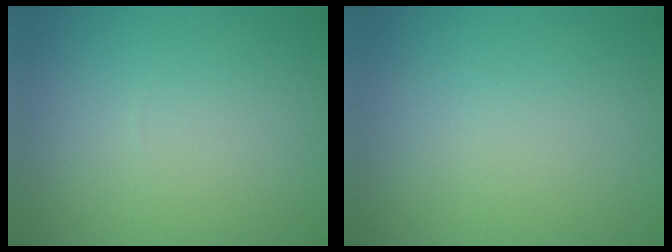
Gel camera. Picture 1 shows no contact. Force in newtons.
{"total": 0.0}